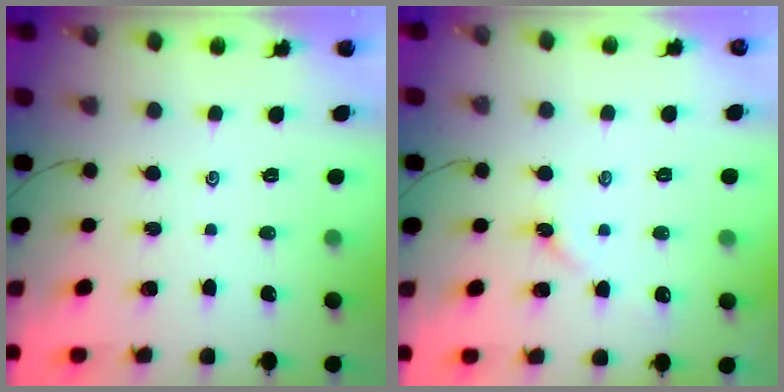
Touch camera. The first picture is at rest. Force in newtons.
{"total": 3.3, "press": 3.2, "slide": 0.6}